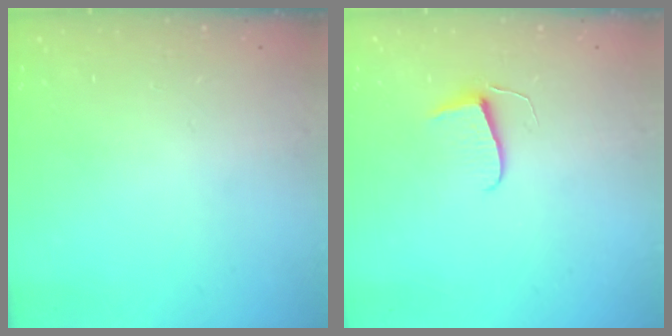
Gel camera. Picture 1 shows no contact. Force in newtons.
{"total": 5.9, "press": 5.8, "slide": 0.6}